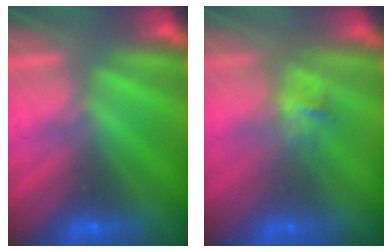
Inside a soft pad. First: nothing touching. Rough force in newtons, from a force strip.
{"total": 2.8}